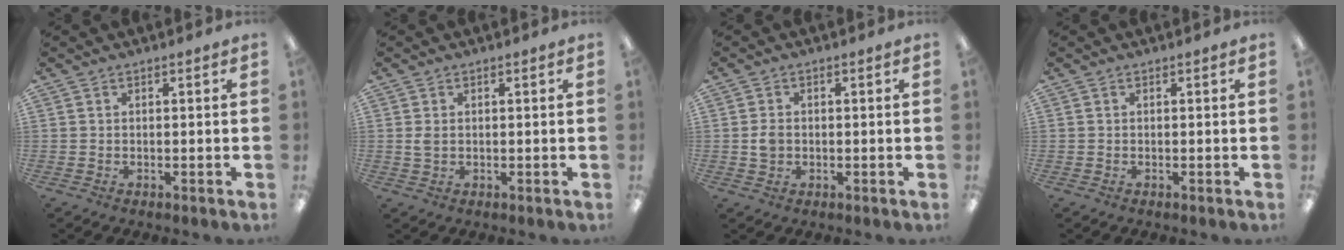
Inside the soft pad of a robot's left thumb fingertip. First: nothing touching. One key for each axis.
{"total": 1.9, "fx": 0.3, "fy": 1.2, "fz": 1.5, "tx": -0.031, "ty": 0.004, "tz": 0.004}
{"total": 2.7, "fx": -0.1, "fy": 2.1, "fz": 1.6, "tx": -0.030, "ty": 0.004, "tz": -0.003}
{"total": 0.0}